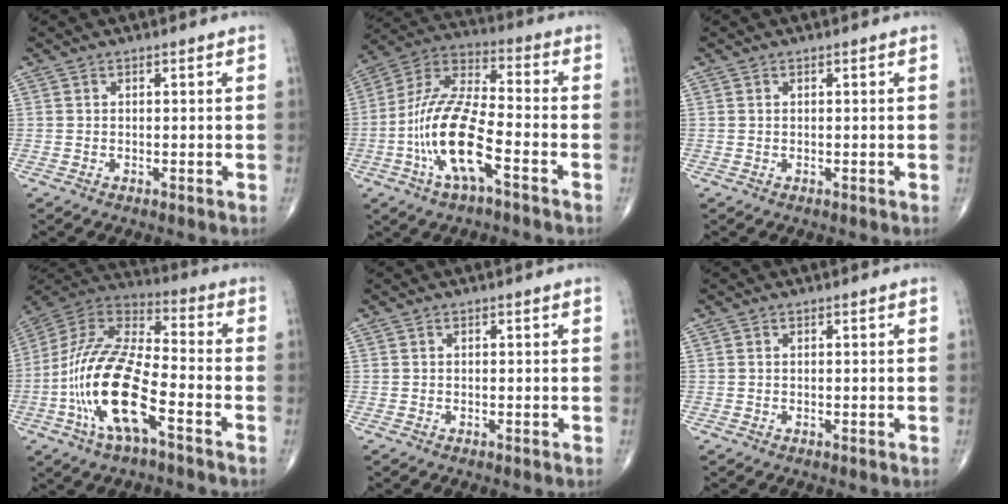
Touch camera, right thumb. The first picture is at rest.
{"total": 16.0, "force": [-5.5, 5.3, 14.0], "torque": [-0.288, 0.039, -0.107]}
{"total": 0.0}
{"total": 19.7, "force": [-7.0, 7.0, 17.0], "torque": [-0.349, 0.037, -0.131]}
{"total": 0.0}
{"total": 0.0}